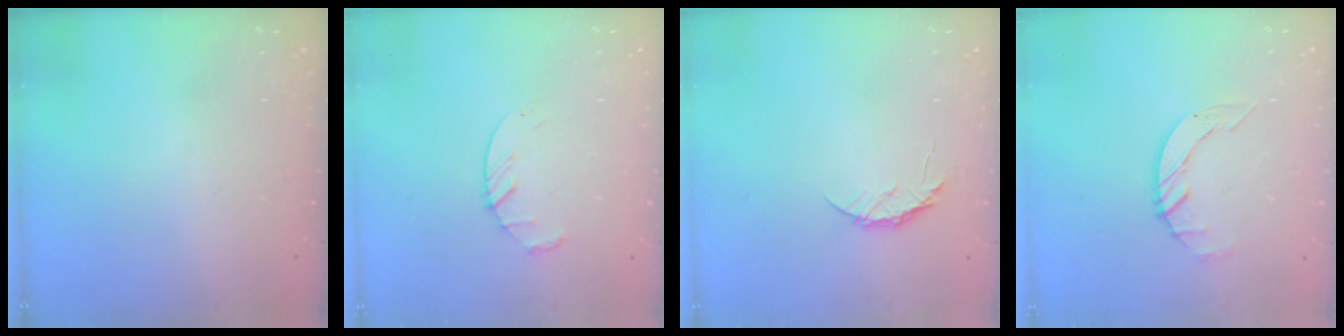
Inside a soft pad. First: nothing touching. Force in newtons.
{"total": 3.6, "press": 3.5, "slide": 0.5}
{"total": 4.2, "press": 4.2, "slide": 0.5}
{"total": 2.7, "press": 2.7, "slide": 0.3}